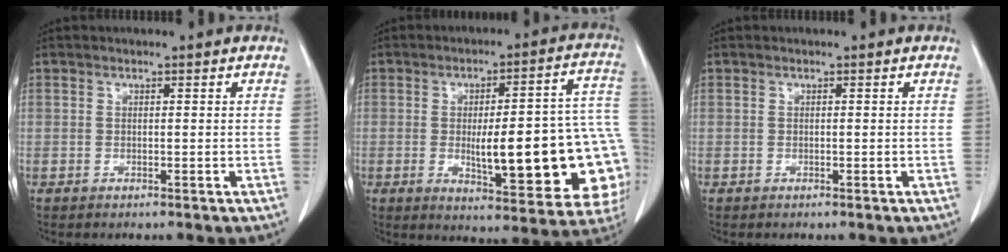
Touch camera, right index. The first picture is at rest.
{"total": 22.3, "force": [-3.5, 5.1, 21.4], "torque": [-0.194, 0.026, -0.024]}
{"total": 0.0}